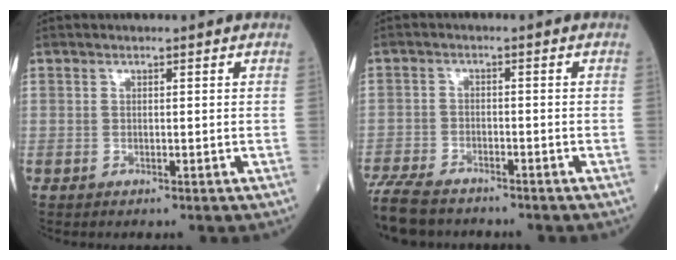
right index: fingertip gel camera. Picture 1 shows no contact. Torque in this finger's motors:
{"motor_torque": [0.00, -0.46, 0.23, 0.06]}